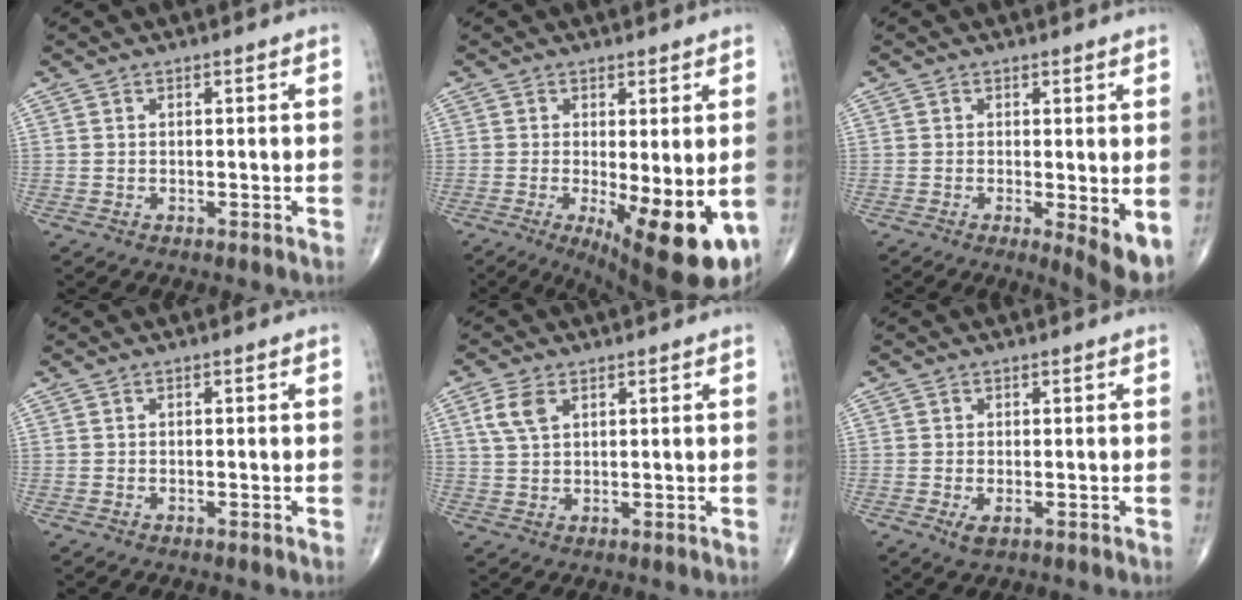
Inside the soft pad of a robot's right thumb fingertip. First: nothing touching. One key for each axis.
{"total": 13.9, "fx": -3.6, "fy": 4.5, "fz": 12.6, "tx": -0.155, "ty": -0.025, "tz": -0.037}
{"total": 5.1, "fx": -0.7, "fy": 1.2, "fz": 4.9, "tx": -0.074, "ty": -0.016, "tz": -0.014}
{"total": 0.0}
{"total": 4.4, "fx": 1.9, "fy": 2.5, "fz": 3.2, "tx": -0.069, "ty": 0.003, "tz": 0.040}
{"total": 1.7, "fx": -0.6, "fy": 0.7, "fz": 1.4, "tx": -0.031, "ty": -0.003, "tz": -0.011}